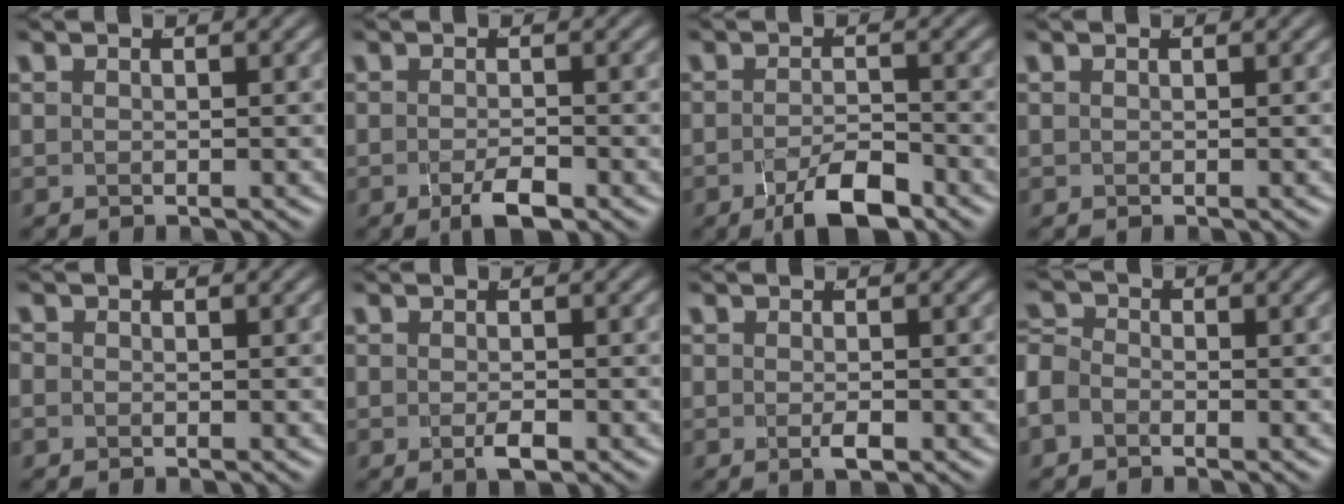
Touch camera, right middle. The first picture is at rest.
{"total": 2.8, "force": [-1.8, 0.6, 2.1], "torque": [-0.035, -0.007, -0.030]}
{"total": 4.5, "force": [-3.2, 1.0, 3.0], "torque": [-0.044, -0.010, -0.052]}
{"total": 0.0}
{"total": 1.1, "force": [-0.4, 0.9, 0.3], "torque": [-0.012, -0.006, -0.009]}
{"total": 1.5, "force": [-0.9, 0.3, 1.2], "torque": [-0.025, -0.005, -0.014]}
{"total": 1.2, "force": [-0.7, 0.3, 1.0], "torque": [-0.022, -0.005, -0.010]}
{"total": 2.9, "force": [-1.0, 2.4, 1.2], "torque": [-0.040, -0.015, -0.017]}